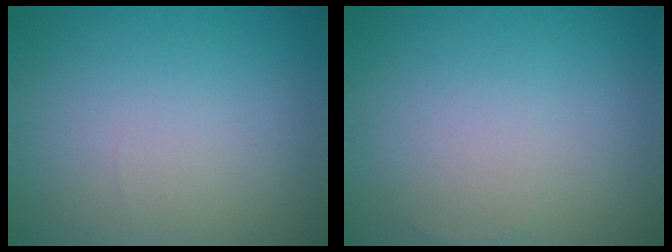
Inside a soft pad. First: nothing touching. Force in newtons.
{"total": 0.0}